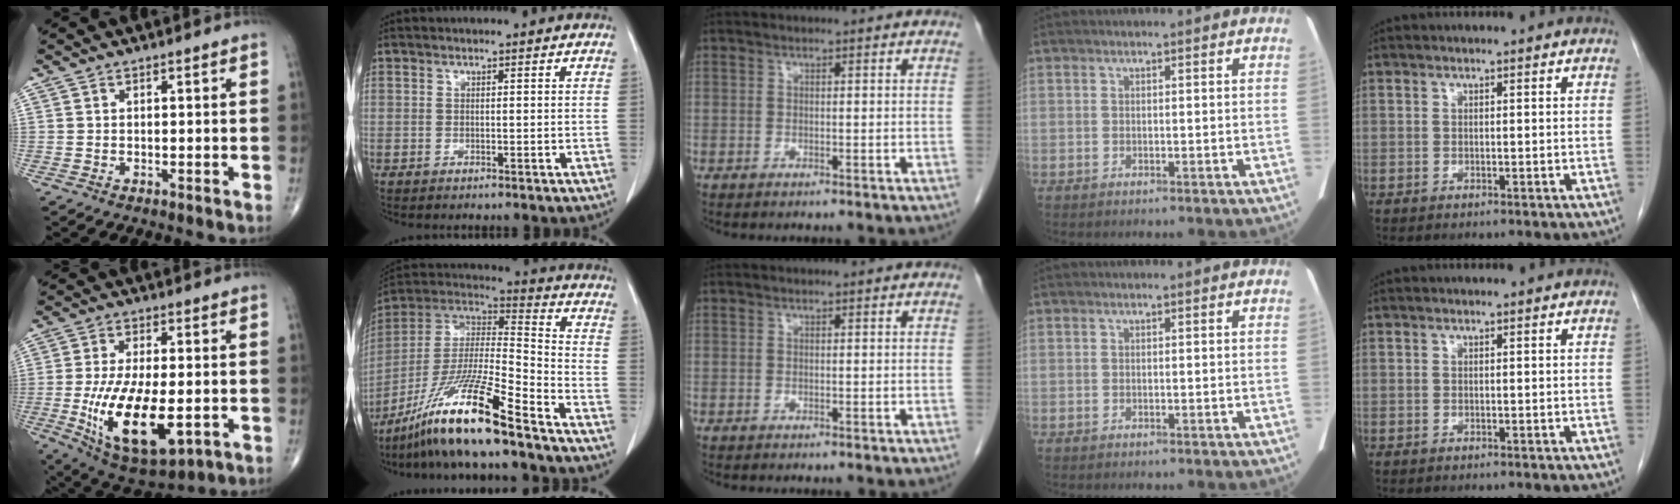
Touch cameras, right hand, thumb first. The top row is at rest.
{"thumb": {"total": 18.0, "force": [-4.0, 7.9, 15.7], "torque": [-0.281, -0.014, -0.049]}, "index": {"total": 17.2, "force": [-12.1, 0.2, 12.2], "torque": [-0.247, -0.016, -0.225]}}